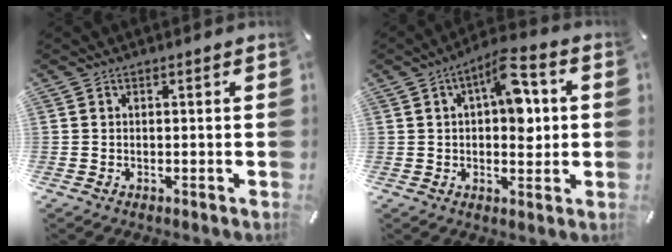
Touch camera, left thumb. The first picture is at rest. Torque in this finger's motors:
{"motor_torque": [0.27, 0.20, 0.56, 0.36, 0.10]}